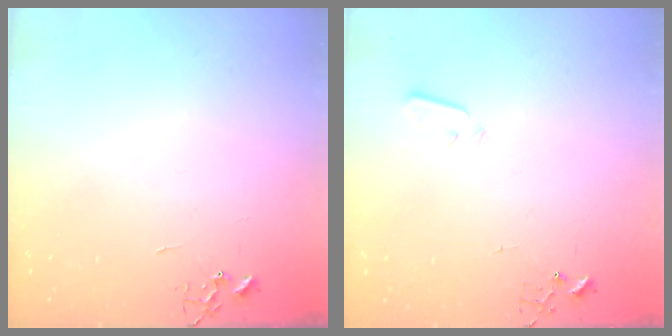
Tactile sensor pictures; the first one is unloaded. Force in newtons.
{"total": 2.1, "press": 2.0, "slide": 0.4}